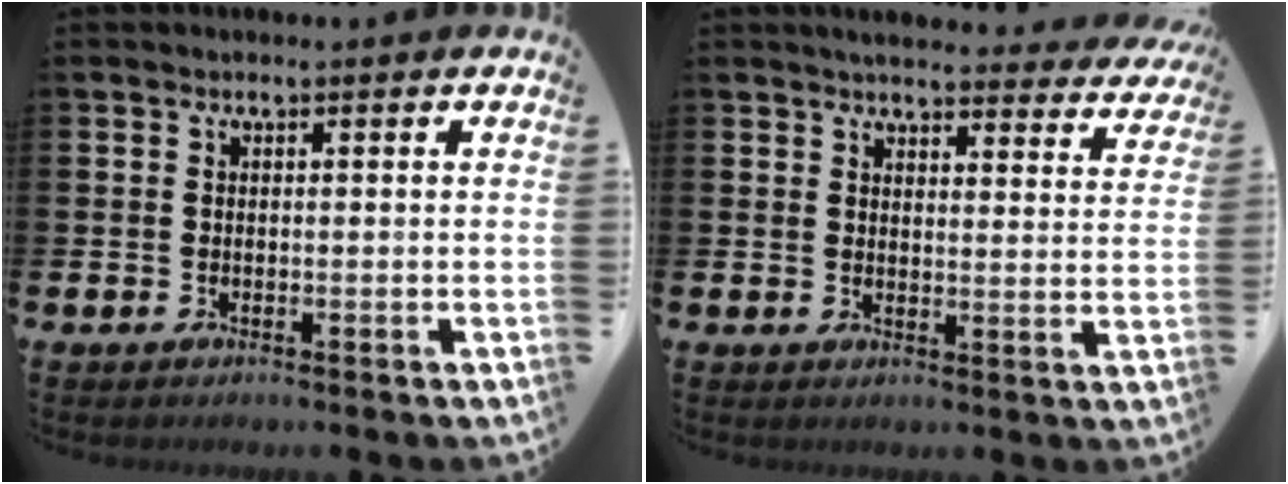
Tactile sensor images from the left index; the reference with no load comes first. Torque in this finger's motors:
{"motor_torque": [0.99, -1.16, 0.07, 0.10]}